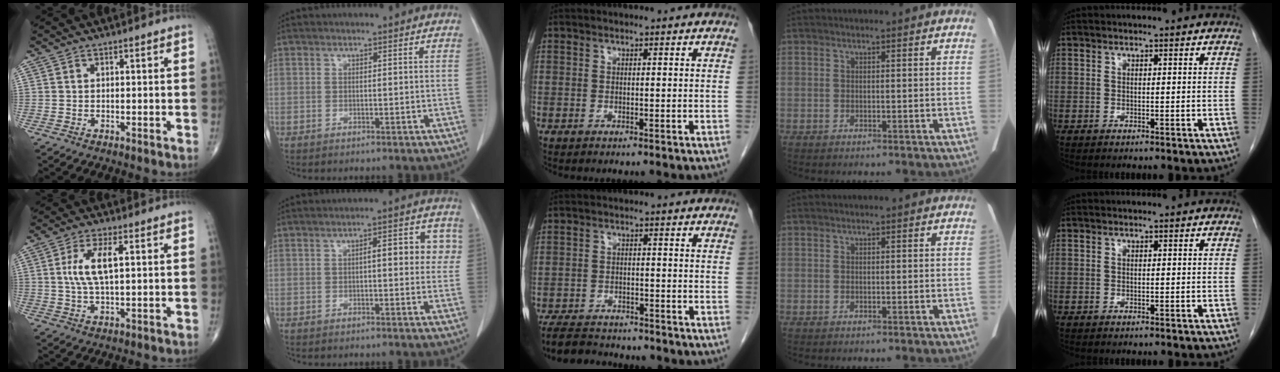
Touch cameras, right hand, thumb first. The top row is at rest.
{"thumb": {"total": 7.2, "force": [1.4, 2.5, 6.7], "torque": [-0.141, 0.002, 0.028]}, "index": {"total": 6.4, "force": [0.9, 2.3, 5.9], "torque": [-0.069, 0.023, 0.008]}, "middle": {"total": 8.0, "force": [-7.4, 2.0, 2.4], "torque": [-0.037, -0.010, -0.117]}}